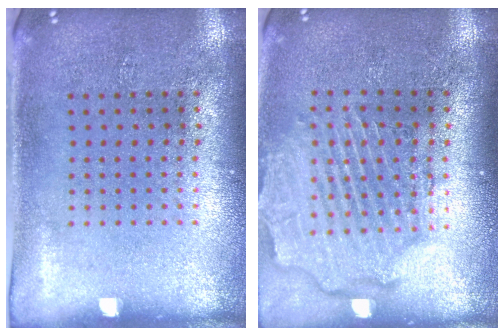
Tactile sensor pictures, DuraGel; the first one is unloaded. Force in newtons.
{"total": 2.6, "press": 2.2, "slide": 1.3}